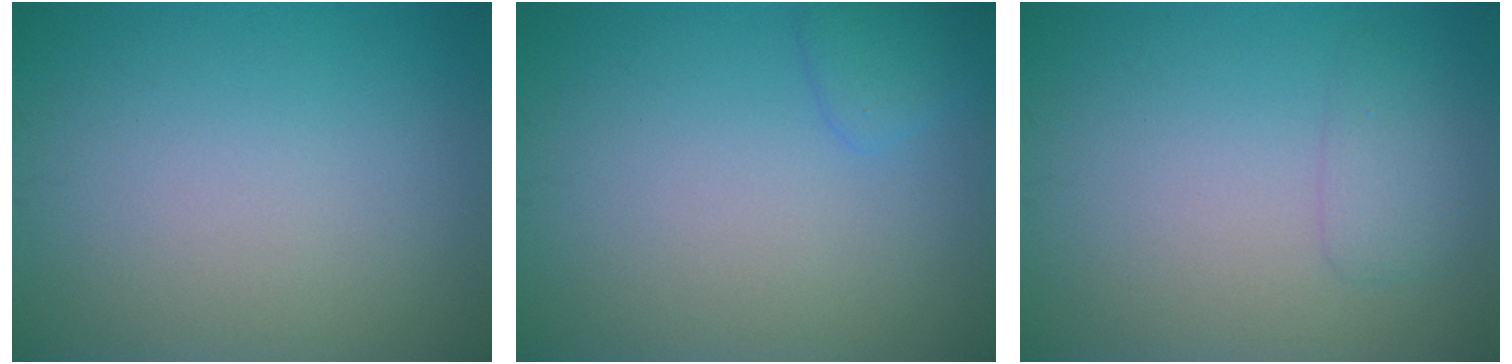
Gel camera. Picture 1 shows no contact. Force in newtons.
{"total": 1.5, "press": 1.4, "slide": 0.1}
{"total": 1.6, "press": 1.6, "slide": 0.0}